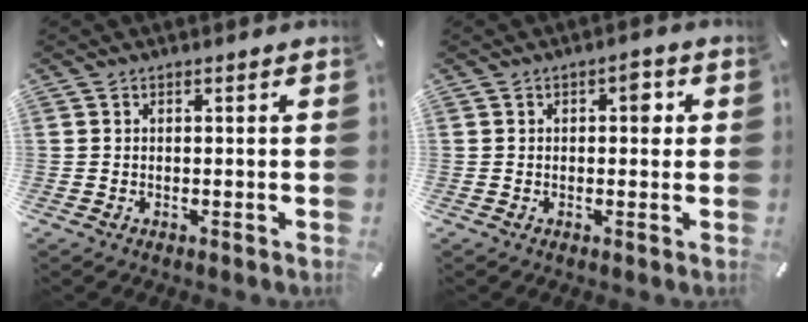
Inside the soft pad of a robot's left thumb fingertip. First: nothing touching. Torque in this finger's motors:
{"motor_torque": [0.29, 1.02, 0.45, -0.44, 0.00]}